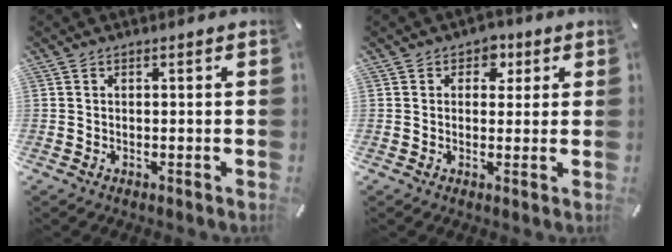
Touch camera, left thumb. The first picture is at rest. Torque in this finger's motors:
{"motor_torque": [0.29, 0.39, 0.20, -0.15, 0.06]}